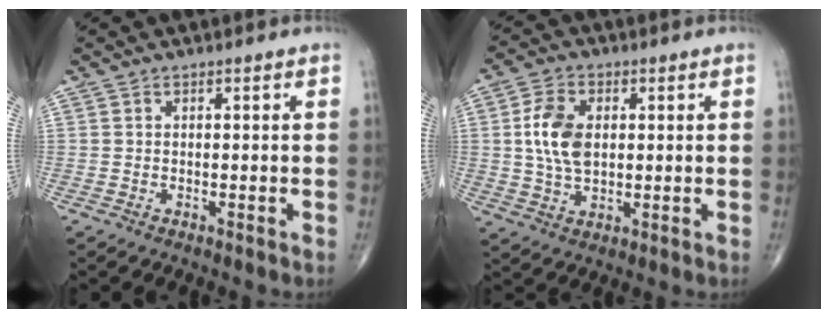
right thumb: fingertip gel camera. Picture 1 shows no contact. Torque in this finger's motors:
{"motor_torque": [0.79, 0.57, 0.98, 0.19, 0.33]}